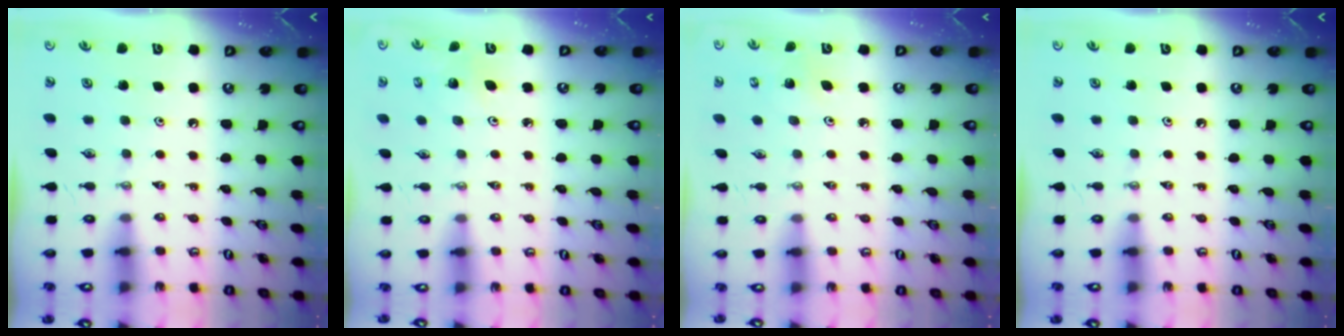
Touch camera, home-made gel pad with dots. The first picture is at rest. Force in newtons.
{"total": 3.8, "press": 3.7, "slide": 1.0}
{"total": 2.8, "press": 2.8, "slide": 0.2}
{"total": 0.0}